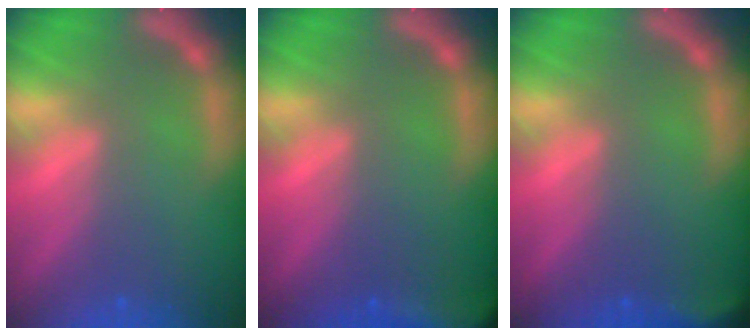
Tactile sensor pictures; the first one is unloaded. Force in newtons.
{"total": 8.0}
{"total": 2.9}